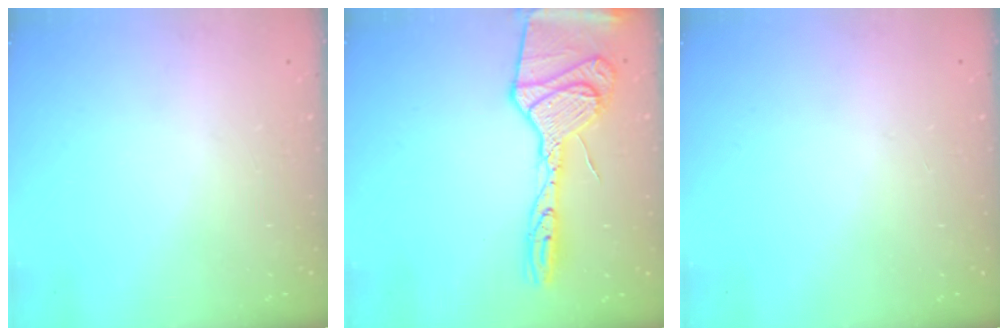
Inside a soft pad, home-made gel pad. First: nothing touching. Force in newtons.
{"total": 21.0, "press": 20.9, "slide": 2.0}
{"total": 0.0}